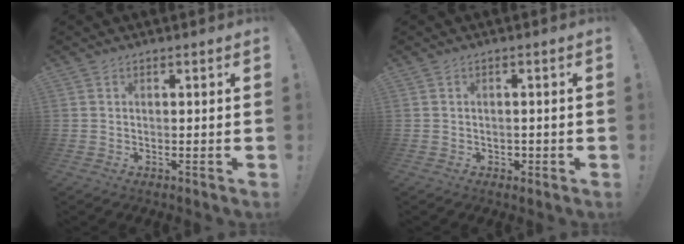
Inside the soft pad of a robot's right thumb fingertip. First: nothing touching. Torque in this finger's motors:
{"motor_torque": [0.16, 0.01, -0.06, -0.16, 0.12]}